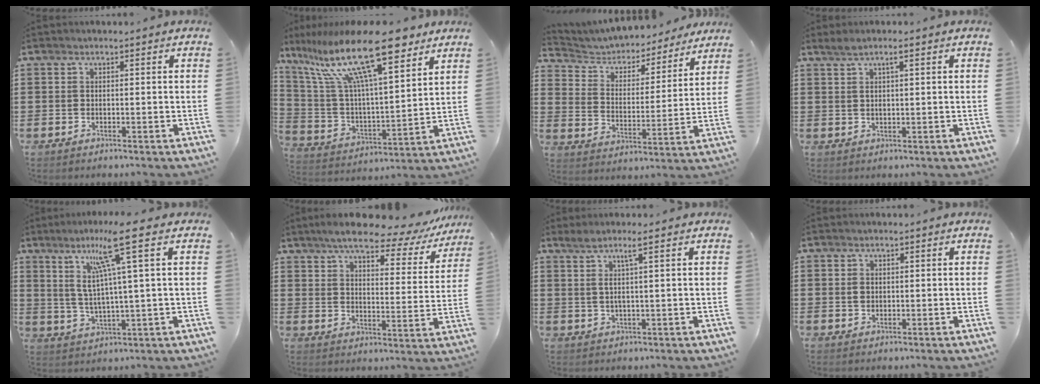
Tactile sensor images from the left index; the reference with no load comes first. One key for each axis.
{"total": 18.5, "fx": 12.6, "fy": 4.1, "fz": 13.0, "tx": -0.283, "ty": -0.064, "tz": 0.214}
{"total": 4.6, "fx": 4.3, "fy": 1.4, "fz": 0.8, "tx": -0.042, "ty": -0.029, "tz": 0.067}
{"total": 2.2, "fx": 0.8, "fy": 0.6, "fz": 1.9, "tx": -0.038, "ty": 0.005, "tz": 0.012}
{"total": 9.9, "fx": 5.2, "fy": -0.5, "fz": 8.4, "tx": -0.167, "ty": -0.007, "tz": 0.082}
{"total": 8.0, "fx": 6.9, "fy": 1.2, "fz": 3.8, "tx": -0.088, "ty": -0.039, "tz": 0.115}
{"total": 3.1, "fx": 1.0, "fy": -0.4, "fz": 2.9, "tx": -0.058, "ty": -0.003, "tz": 0.014}
{"total": 1.1, "fx": 0.2, "fy": 0.8, "fz": 0.7, "tx": -0.017, "ty": 0.005, "tz": 0.004}